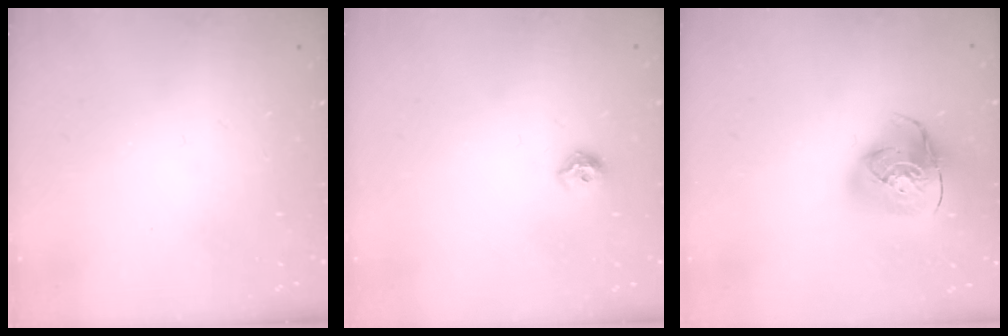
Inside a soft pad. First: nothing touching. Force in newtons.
{"total": 6.9, "press": 6.8, "slide": 0.9}
{"total": 13.4, "press": 13.3, "slide": 1.7}